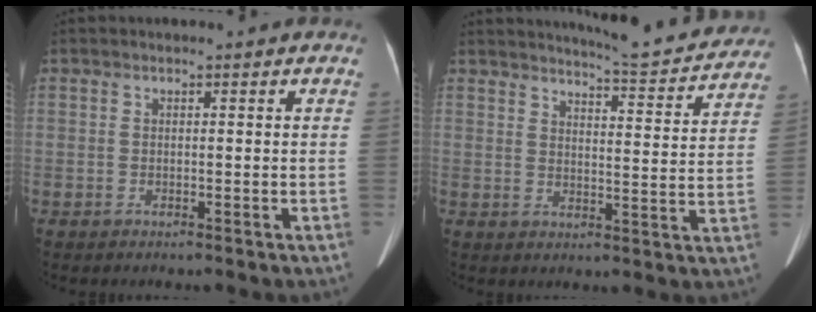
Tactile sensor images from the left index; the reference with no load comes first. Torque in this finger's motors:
{"motor_torque": [-0.01, -0.91, 0.00, 0.00]}